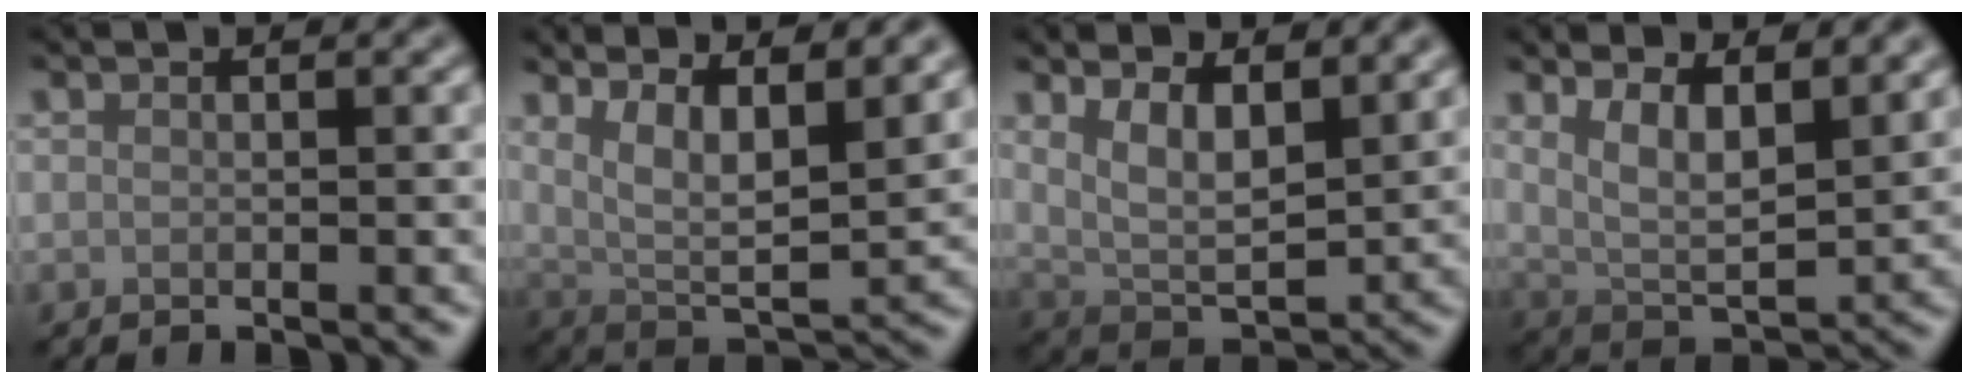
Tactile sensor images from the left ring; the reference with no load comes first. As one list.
[{"total": 9.2, "force": [4.7, 2.9, 7.3], "torque": [-0.113, 0.005, 0.073]}, {"total": 6.1, "force": [2.6, 2.7, 4.8], "torque": [-0.088, -0.007, 0.052]}, {"total": 6.7, "force": [3.3, 2.6, 5.3], "torque": [-0.093, -0.005, 0.057]}]